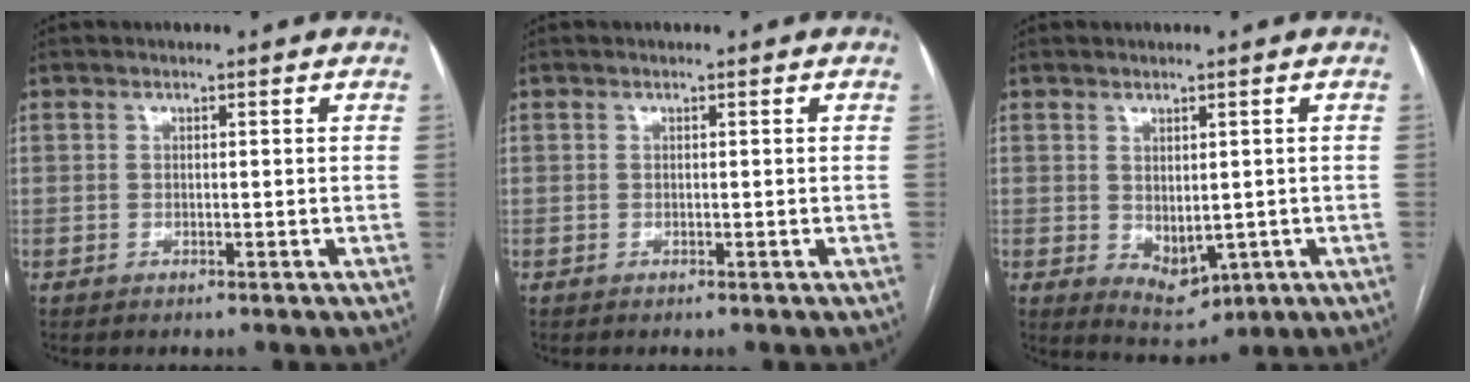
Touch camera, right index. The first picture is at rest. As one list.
[{"total": 0.0}, {"total": 5.1, "force": [-0.8, 2.9, 4.1], "torque": [-0.062, -0.011, 0.010]}]